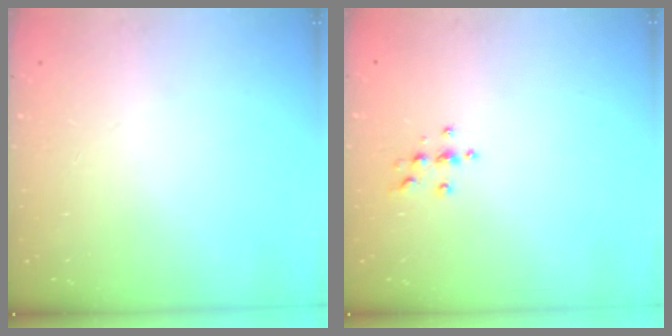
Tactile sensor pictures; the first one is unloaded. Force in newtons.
{"total": 4.0, "press": 3.9, "slide": 0.4}